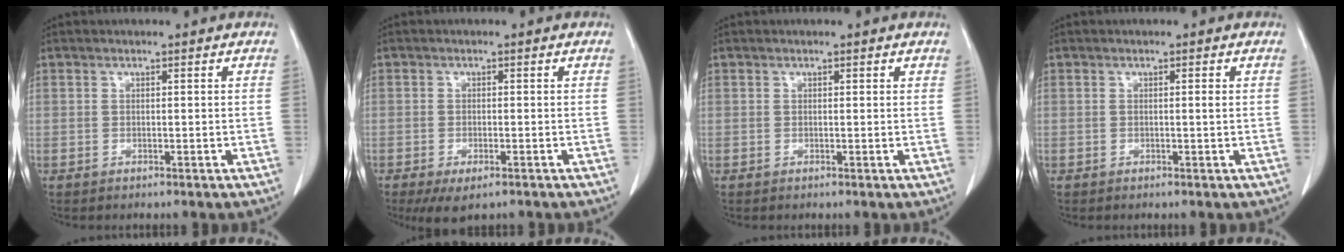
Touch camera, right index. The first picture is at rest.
{"total": 4.6, "force": [-3.1, 1.6, 3.1], "torque": [-0.051, -0.010, -0.045]}
{"total": 0.0}
{"total": 0.7, "force": [0.1, -0.1, 0.7], "torque": [-0.011, -0.001, 0.000]}